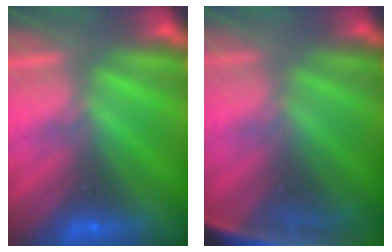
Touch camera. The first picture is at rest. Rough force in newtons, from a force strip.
{"total": 7.3}